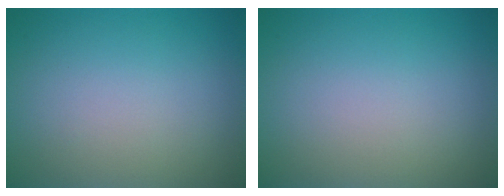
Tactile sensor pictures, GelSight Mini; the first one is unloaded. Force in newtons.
{"total": 0.0}